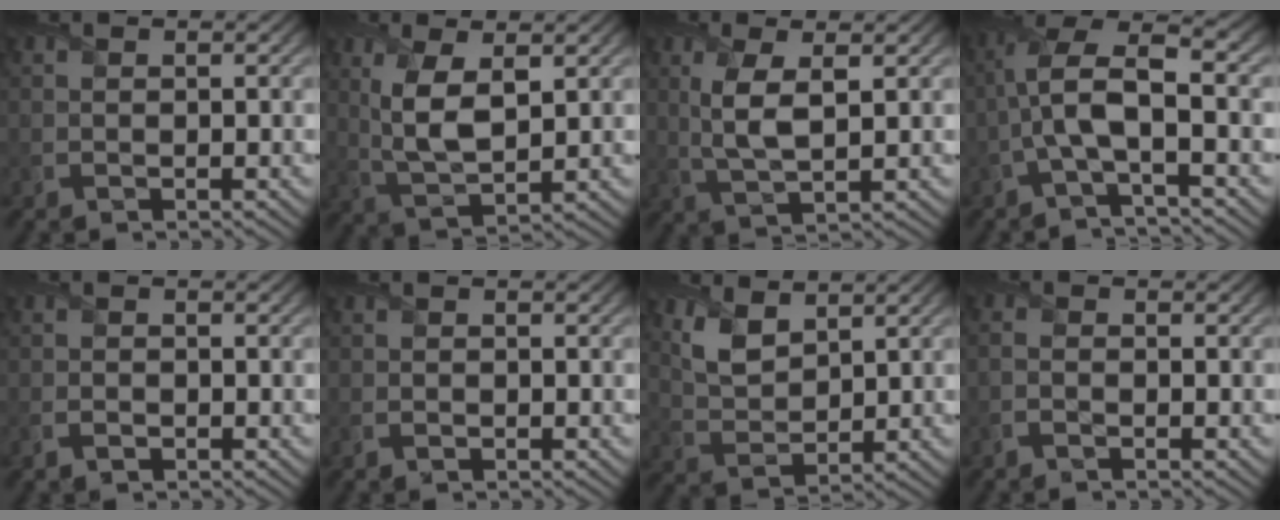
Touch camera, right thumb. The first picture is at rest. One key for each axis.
{"total": 6.8, "fx": 2.0, "fy": 2.9, "fz": 5.8, "tx": -0.135, "ty": -0.003, "tz": 0.044}
{"total": 5.2, "fx": 1.1, "fy": 1.8, "fz": 4.7, "tx": -0.111, "ty": -0.001, "tz": 0.026}
{"total": 8.0, "fx": -1.6, "fy": 2.6, "fz": 7.4, "tx": -0.168, "ty": 0.018, "tz": -0.044}
{"total": 1.5, "fx": -0.8, "fy": 0.9, "fz": 0.9, "tx": -0.021, "ty": -0.003, "tz": -0.017}
{"total": 0.9, "fx": -0.4, "fy": 0.5, "fz": 0.5, "tx": -0.011, "ty": -0.003, "tz": -0.006}
{"total": 5.2, "fx": 3.3, "fy": 2.8, "fz": 3.0, "tx": -0.080, "ty": -0.005, "tz": 0.072}
{"total": 1.3, "fx": -0.8, "fy": 0.4, "fz": 0.9, "tx": -0.026, "ty": 0.000, "tz": -0.022}